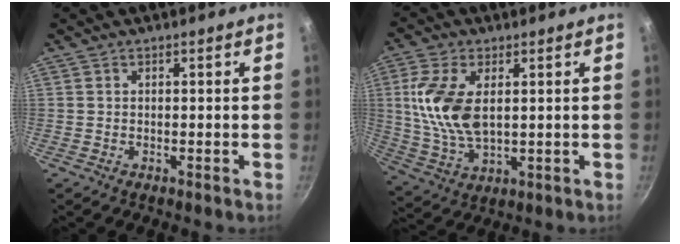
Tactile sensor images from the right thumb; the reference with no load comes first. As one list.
[{"total": 12.6, "force": [2.2, 6.8, 10.4], "torque": [-0.205, -0.009, 0.049]}]